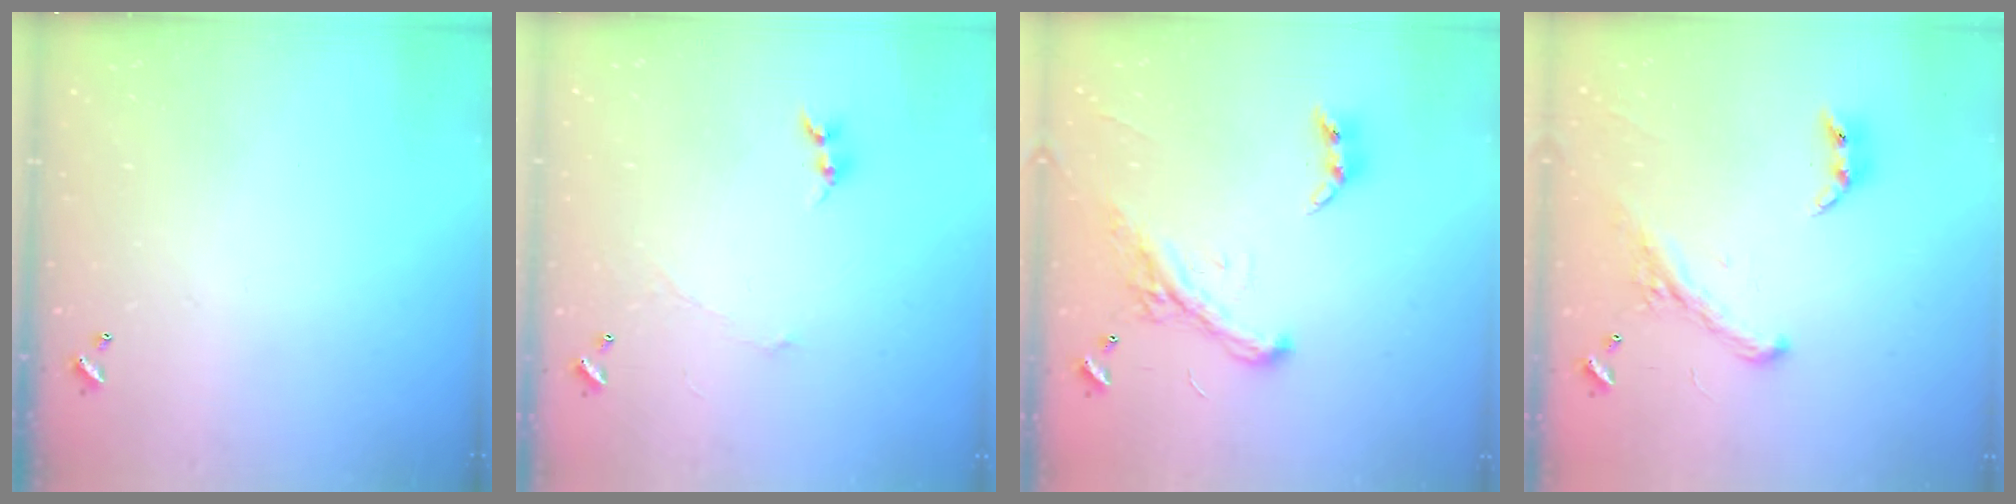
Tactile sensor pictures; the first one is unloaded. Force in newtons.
{"total": 0.0}
{"total": 2.2, "press": 2.2, "slide": 0.1}
{"total": 2.6, "press": 2.3, "slide": 1.3}